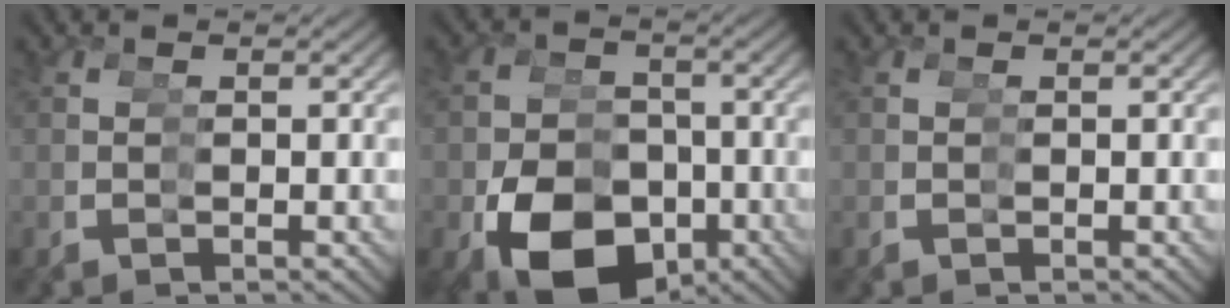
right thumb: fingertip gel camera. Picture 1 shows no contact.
{"total": 9.8, "force": [-3.3, 6.9, 6.1], "torque": [-0.107, -0.036, -0.032]}
{"total": 0.0}